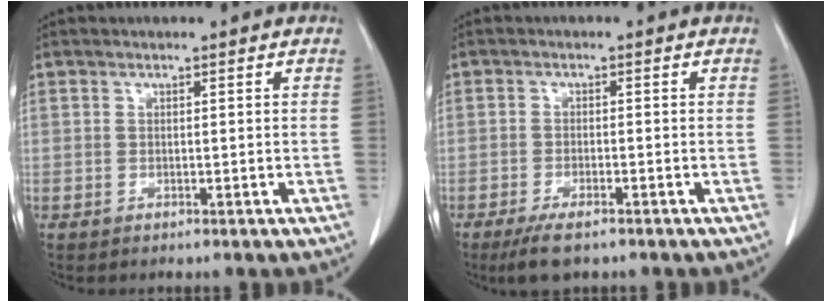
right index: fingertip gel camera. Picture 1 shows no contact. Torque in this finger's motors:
{"motor_torque": [0.48, -0.37, 0.19, 0.07]}